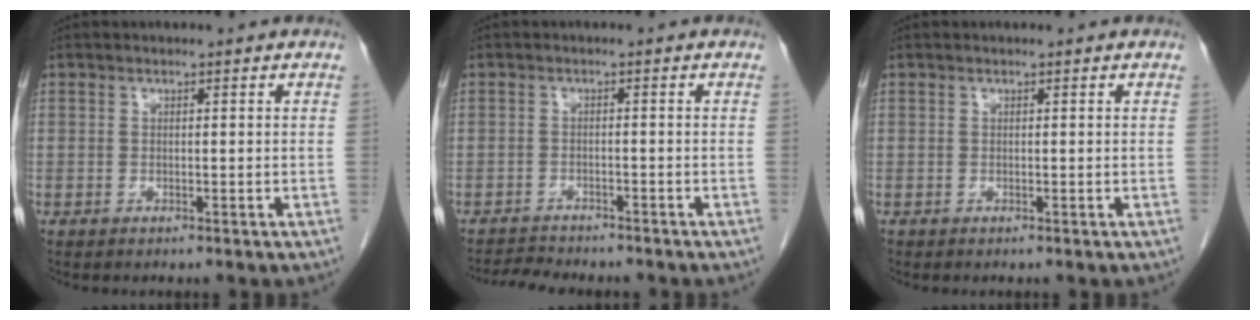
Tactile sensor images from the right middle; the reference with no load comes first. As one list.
[{"total": 5.1, "force": [-4.9, 0.7, 1.0], "torque": [-0.017, -0.011, -0.077]}, {"total": 0.0}]